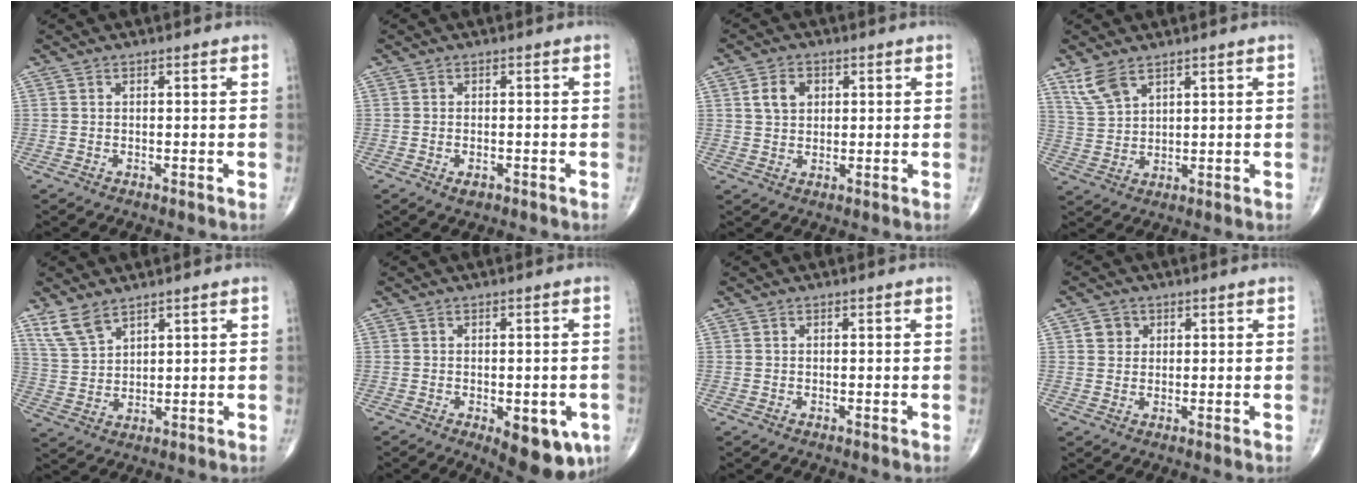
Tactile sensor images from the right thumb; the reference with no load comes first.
{"total": 1.7, "force": [-0.9, 0.9, 1.2], "torque": [-0.018, 0.002, -0.012]}
{"total": 4.9, "force": [1.5, 3.6, 2.9], "torque": [-0.039, -0.001, 0.026]}
{"total": 5.8, "force": [4.0, 2.7, 3.3], "torque": [-0.065, -0.013, 0.090]}
{"total": 5.8, "force": [4.4, 2.4, 2.9], "torque": [-0.055, -0.018, 0.098]}
{"total": 10.4, "force": [-4.1, 4.5, 8.4], "torque": [-0.084, 0.000, -0.043]}
{"total": 0.0}
{"total": 2.8, "force": [1.0, 2.5, 0.8], "torque": [0.001, -0.004, 0.014]}